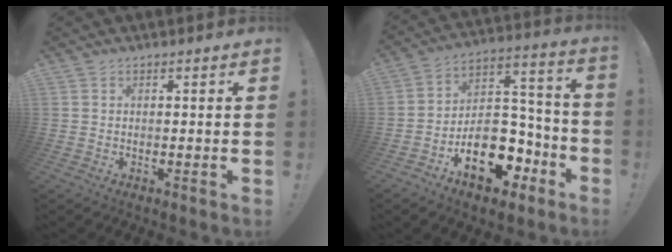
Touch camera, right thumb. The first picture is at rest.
{"total": 17.9, "force": [-9.1, 11.5, 10.2], "torque": [-0.126, 0.065, -0.139]}